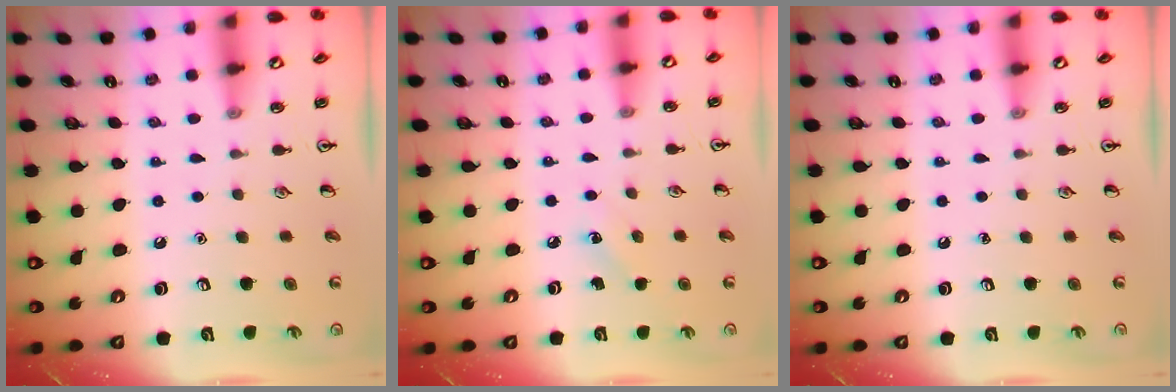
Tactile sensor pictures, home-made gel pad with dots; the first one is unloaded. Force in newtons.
{"total": 4.3, "press": 4.1, "slide": 1.4}
{"total": 0.0}